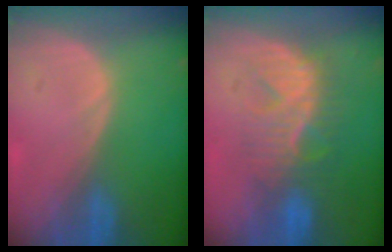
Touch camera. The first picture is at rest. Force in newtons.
{"total": 8.0, "press": 7.9, "slide": 1.2}